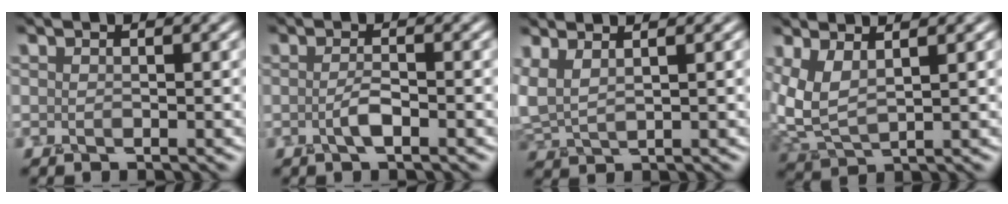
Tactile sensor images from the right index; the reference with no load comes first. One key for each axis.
{"total": 1.5, "fx": -0.6, "fy": 0.3, "fz": 1.4, "tx": -0.027, "ty": 0.000, "tz": -0.013}
{"total": 3.3, "fx": 2.2, "fy": 1.0, "fz": 2.2, "tx": -0.053, "ty": 0.010, "tz": 0.039}
{"total": 3.8, "fx": 1.6, "fy": 1.6, "fz": 3.0, "tx": -0.081, "ty": -0.003, "tz": 0.036}